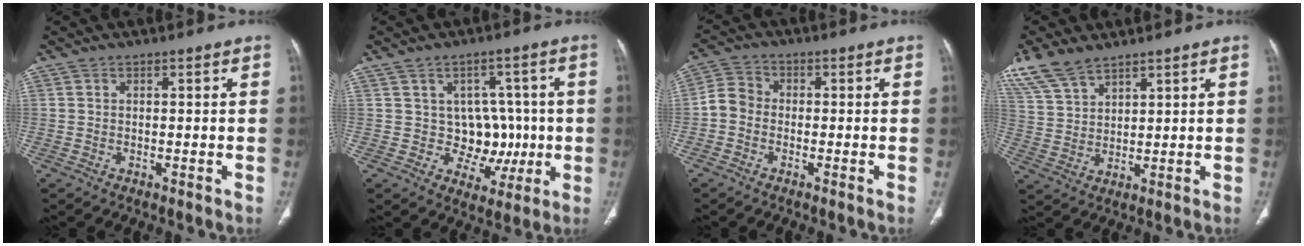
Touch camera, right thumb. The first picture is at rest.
{"total": 8.4, "force": [-0.1, 7.1, 4.4], "torque": [-0.004, 0.009, 0.010]}
{"total": 4.4, "force": [-1.3, 3.5, 2.3], "torque": [-0.036, 0.014, -0.040]}
{"total": 8.6, "force": [6.7, 3.5, 4.1], "torque": [-0.084, -0.011, 0.149]}